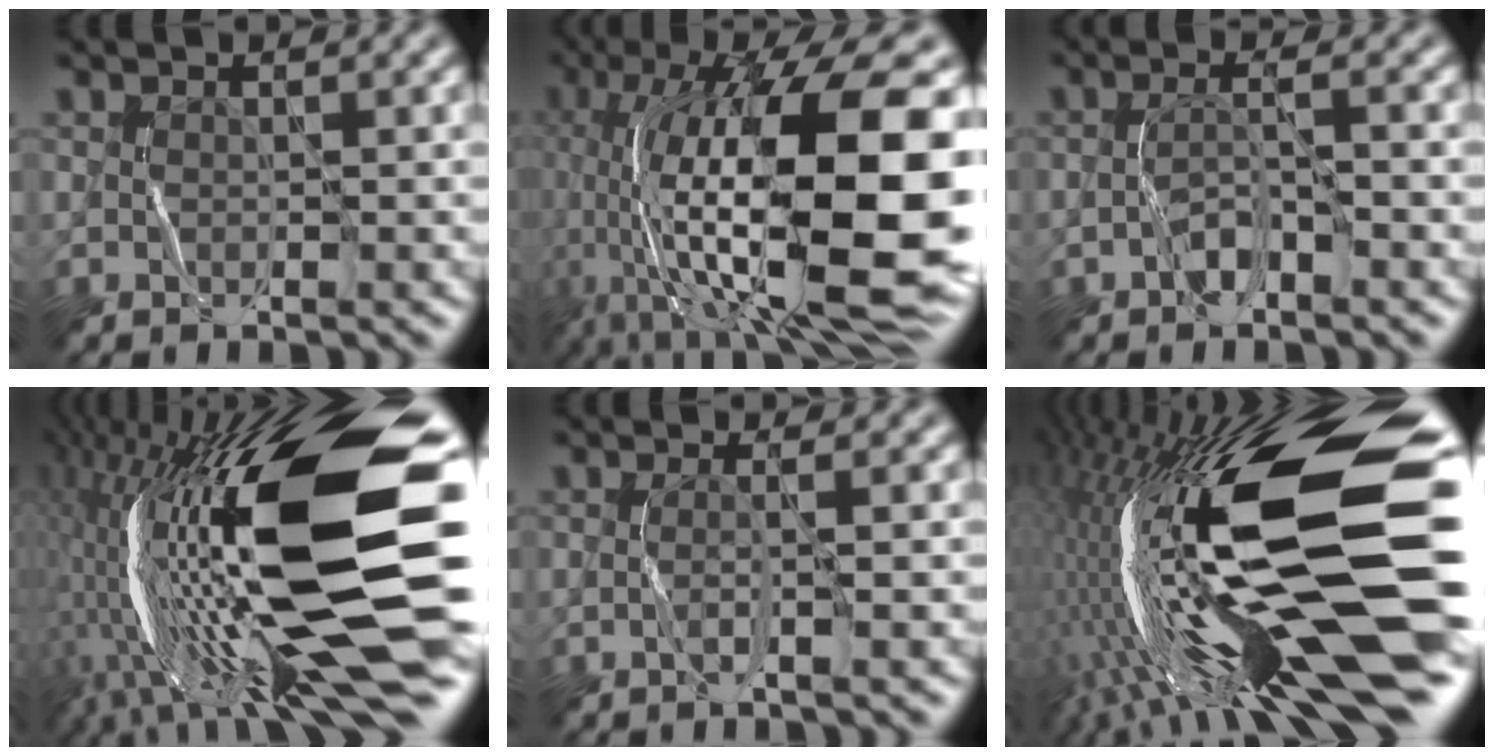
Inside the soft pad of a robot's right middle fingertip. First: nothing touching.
{"total": 18.1, "force": [0.3, 6.2, 17.0], "torque": [-0.290, 0.025, 0.009]}
{"total": 2.1, "force": [-1.2, 0.5, 1.7], "torque": [-0.034, 0.007, -0.025]}
{"total": 20.5, "force": [0.4, 7.8, 19.0], "torque": [-0.336, -0.035, 0.008]}
{"total": 1.5, "force": [-0.1, 0.4, 1.4], "torque": [-0.021, -0.004, -0.008]}
{"total": 21.4, "force": [-2.7, 6.3, 20.3], "torque": [-0.370, -0.014, -0.054]}